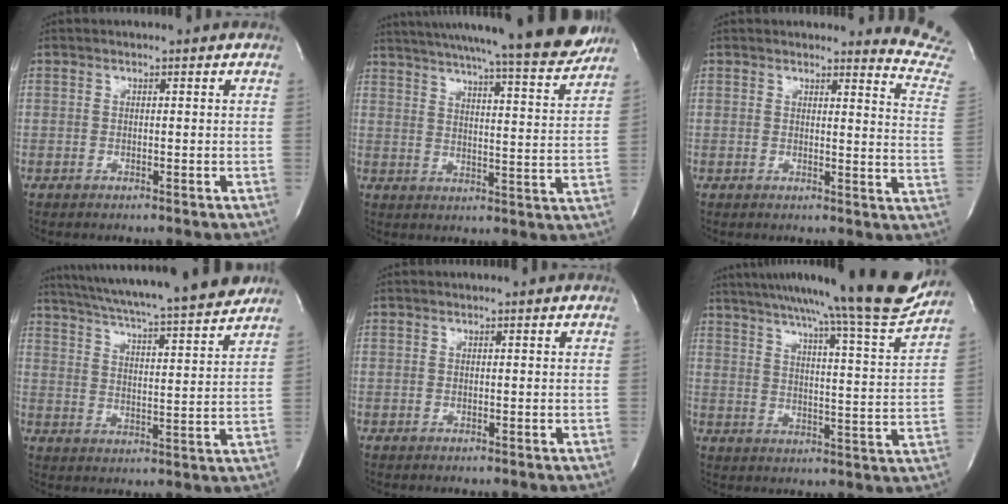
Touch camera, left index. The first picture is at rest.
{"total": 23.1, "force": [20.8, 0.3, 10.1], "torque": [-0.159, -0.042, 0.271]}
{"total": 8.8, "force": [8.8, -0.9, -0.2], "torque": [0.008, -0.133, 0.062]}
{"total": 20.8, "force": [18.5, 0.1, 9.4], "torque": [-0.158, -0.013, 0.264]}
{"total": 0.0}
{"total": 21.2, "force": [18.5, -1.3, 10.4], "torque": [-0.160, -0.043, 0.247]}